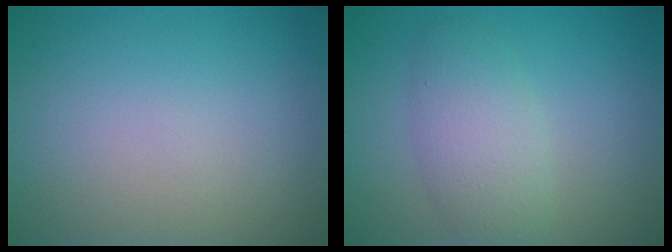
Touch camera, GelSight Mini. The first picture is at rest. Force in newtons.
{"total": 3.7, "press": 3.7, "slide": 0.2}